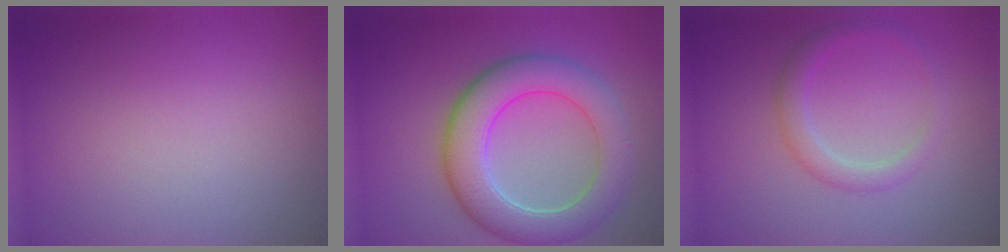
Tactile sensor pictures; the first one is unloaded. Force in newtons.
{"total": 7.2, "press": 7.2, "slide": 0.5}
{"total": 2.1, "press": 2.1, "slide": 0.1}